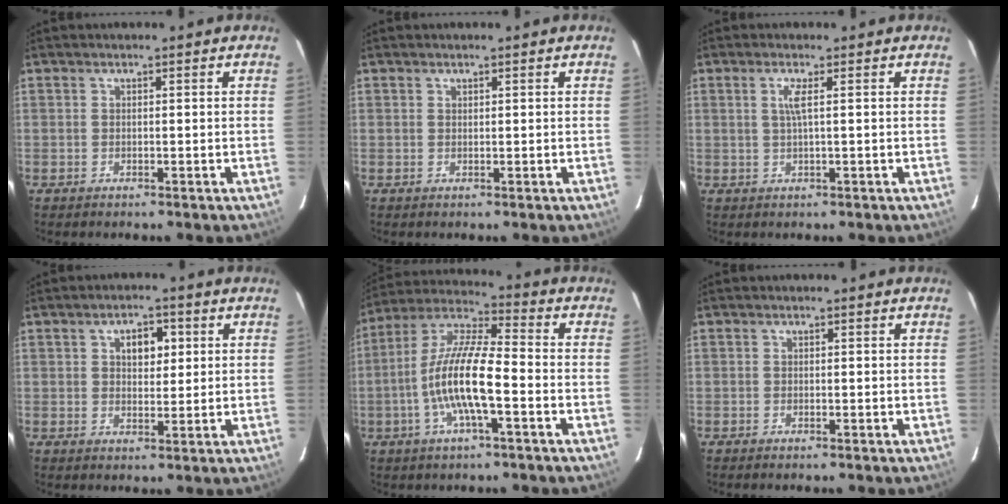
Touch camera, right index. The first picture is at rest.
{"total": 0.0}
{"total": 2.1, "force": [0.5, -0.4, 2.0], "torque": [-0.039, -0.002, 0.010]}
{"total": 4.6, "force": [1.5, 2.9, 3.3], "torque": [-0.048, 0.014, 0.026]}
{"total": 13.6, "force": [-3.7, 2.8, 12.8], "torque": [-0.254, 0.000, -0.075]}
{"total": 0.0}